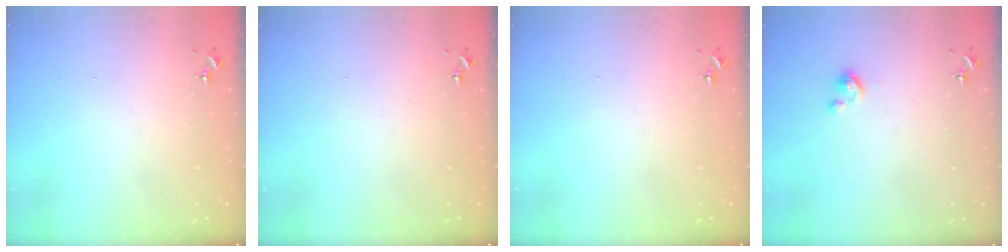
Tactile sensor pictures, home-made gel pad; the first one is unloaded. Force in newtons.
{"total": 0.0}
{"total": 0.0}
{"total": 2.4, "press": 2.4, "slide": 0.2}